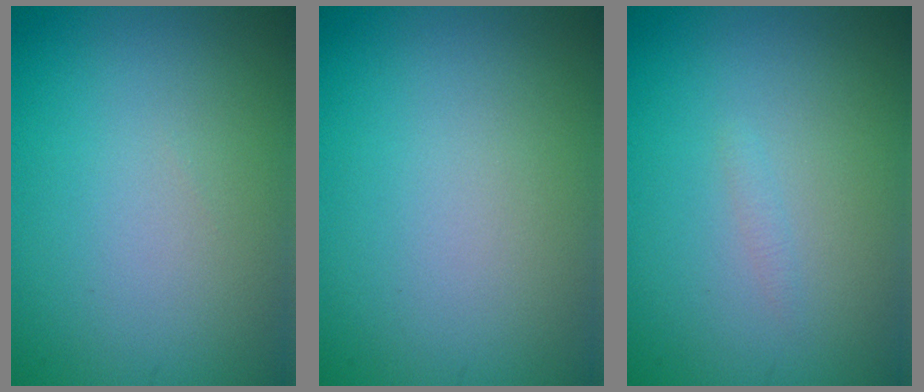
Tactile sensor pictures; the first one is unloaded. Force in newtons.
{"total": 0.0}
{"total": 0.5, "press": 0.5, "slide": 0.1}